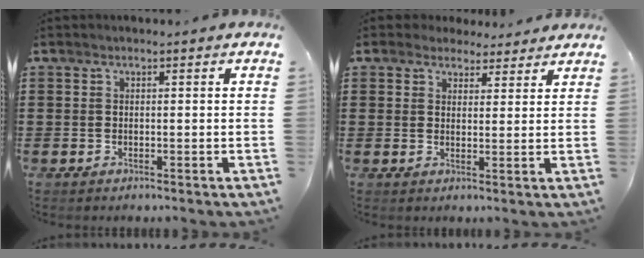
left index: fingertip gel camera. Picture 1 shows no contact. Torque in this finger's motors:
{"motor_torque": [1.30, -0.84, 0.44, 0.01]}